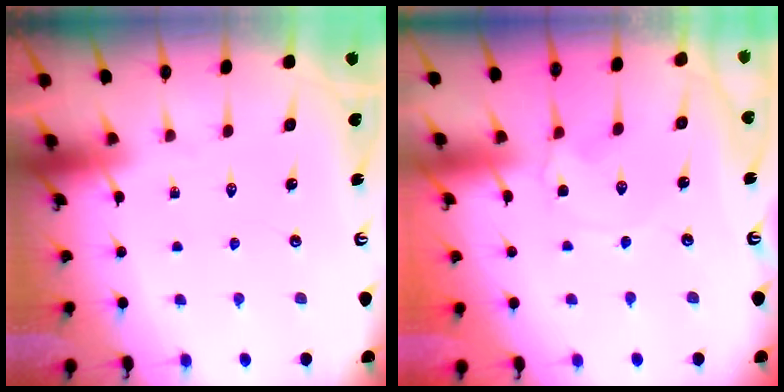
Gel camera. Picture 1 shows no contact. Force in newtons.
{"total": 0.8, "press": 0.7, "slide": 0.2}